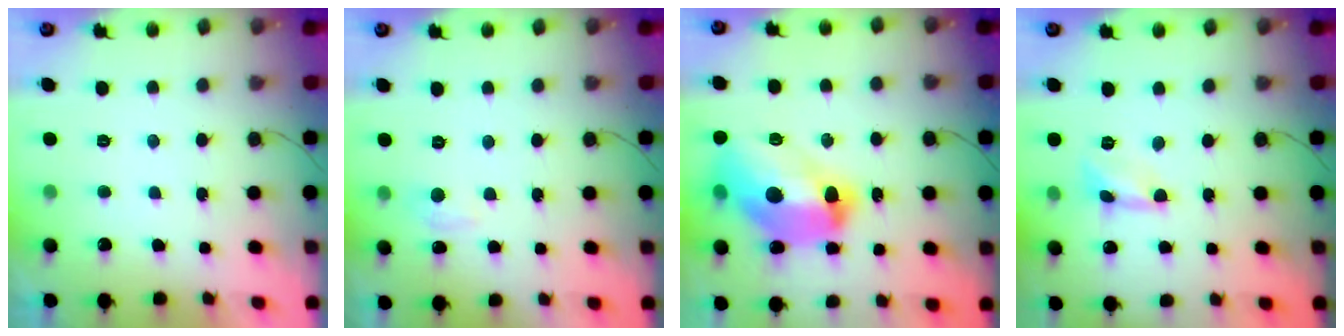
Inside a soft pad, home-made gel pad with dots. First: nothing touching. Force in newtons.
{"total": 2.9, "press": 2.9, "slide": 0.4}
{"total": 18.8, "press": 18.7, "slide": 1.7}
{"total": 1.6, "press": 1.6, "slide": 0.1}